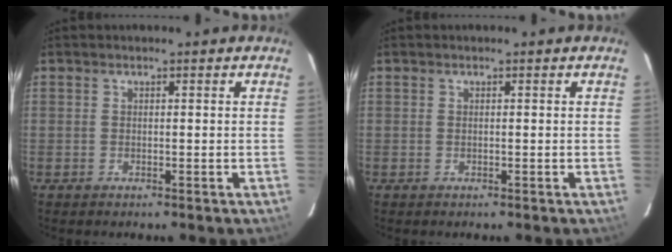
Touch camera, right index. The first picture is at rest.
{"total": 0.0}